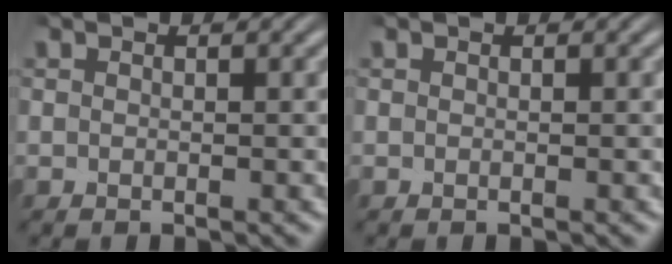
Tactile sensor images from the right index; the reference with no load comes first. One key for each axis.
{"total": 0.0}